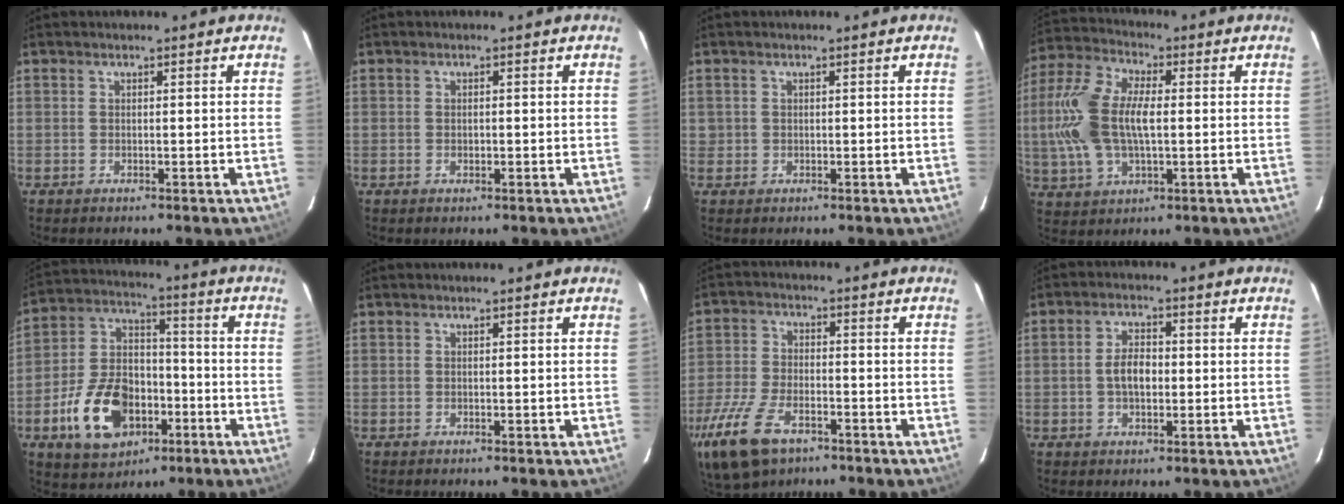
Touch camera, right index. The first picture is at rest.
{"total": 0.8, "force": [-0.2, 0.5, 0.6], "torque": [-0.010, 0.003, -0.001]}
{"total": 0.9, "force": [-0.1, 0.9, 0.0], "torque": [0.001, 0.000, -0.001]}
{"total": 14.5, "force": [0.1, 7.5, 12.5], "torque": [-0.278, 0.016, 0.001]}
{"total": 16.8, "force": [-6.8, 10.9, 10.9], "torque": [-0.238, 0.019, -0.103]}
{"total": 0.0}
{"total": 16.8, "force": [-9.7, 8.8, 10.5], "torque": [-0.262, -0.035, -0.182]}
{"total": 4.7, "force": [-0.4, 2.8, 3.8], "torque": [-0.074, 0.009, -0.005]}